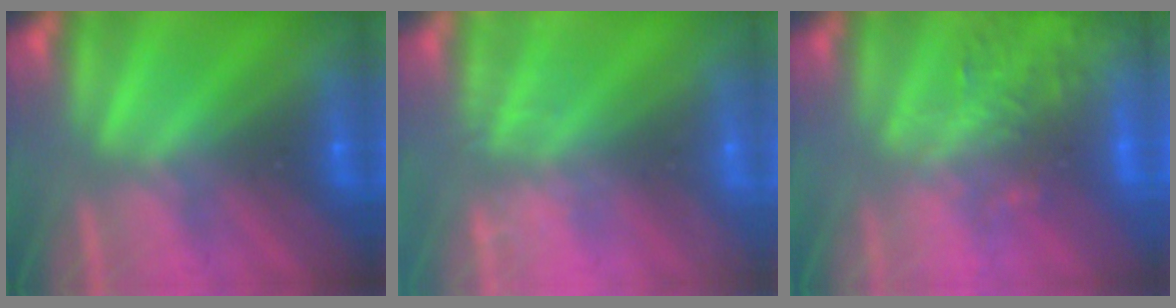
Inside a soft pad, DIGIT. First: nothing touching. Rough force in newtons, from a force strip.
{"total": 2.5}
{"total": 5.8}